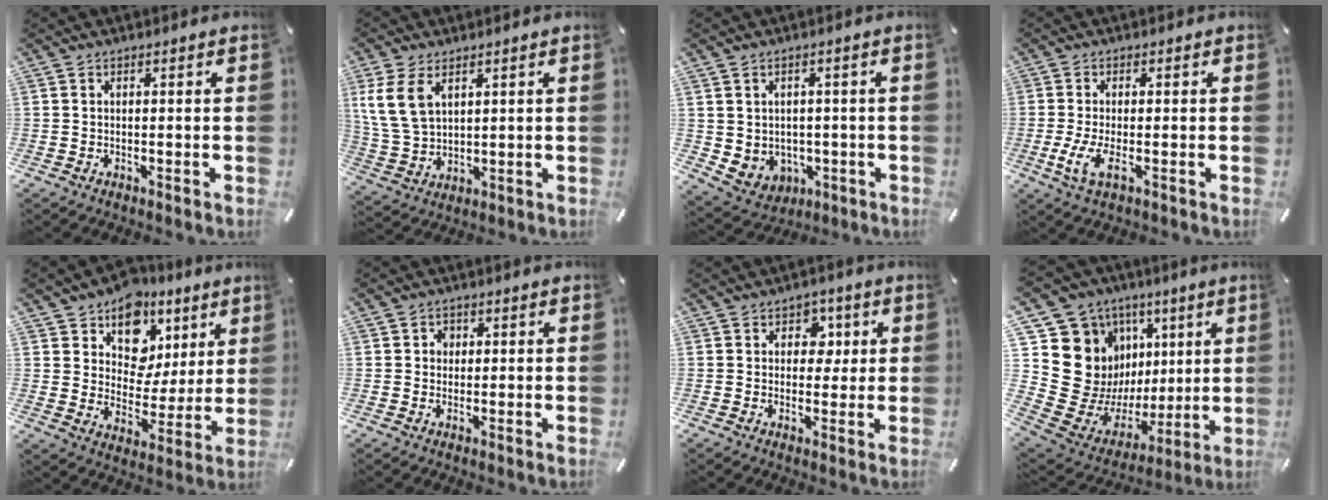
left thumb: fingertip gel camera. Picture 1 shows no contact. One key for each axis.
{"total": 8.8, "fx": 4.1, "fy": 5.8, "fz": 5.3, "tx": -0.132, "ty": -0.002, "tz": 0.078}
{"total": 4.9, "fx": 0.9, "fy": 4.8, "fz": 0.6, "tx": -0.030, "ty": -0.015, "tz": 0.018}
{"total": 5.4, "fx": -1.2, "fy": 1.7, "fz": 5.0, "tx": -0.124, "ty": -0.020, "tz": -0.026}
{"total": 12.8, "fx": 7.0, "fy": 9.7, "fz": 4.3, "tx": -0.069, "ty": -0.055, "tz": 0.132}
{"total": 2.3, "fx": -0.1, "fy": 2.2, "fz": 0.6, "tx": -0.005, "ty": 0.005, "tz": -0.007}
{"total": 5.4, "fx": 1.3, "fy": 4.6, "fz": 2.6, "tx": -0.014, "ty": -0.004, "tz": 0.011}
{"total": 20.2, "fx": 4.9, "fy": 17.8, "fz": 8.1, "tx": -0.135, "ty": -0.069, "tz": 0.141}